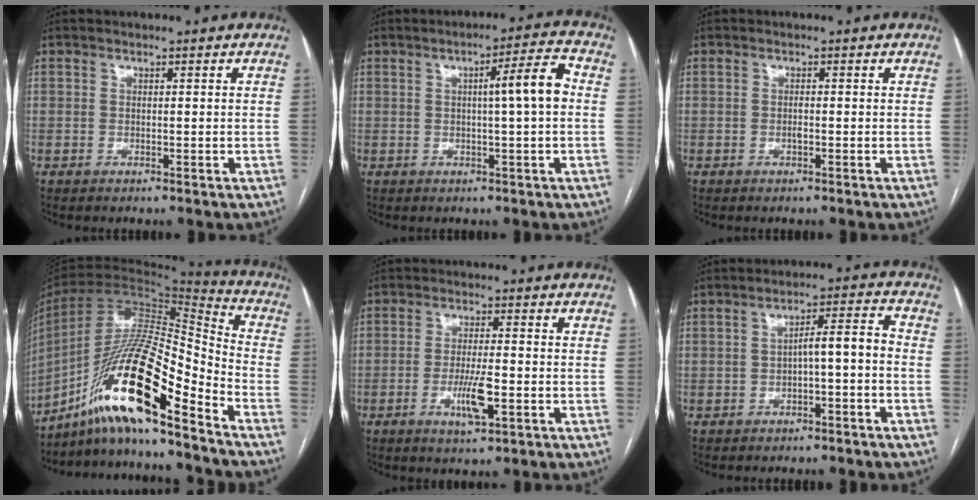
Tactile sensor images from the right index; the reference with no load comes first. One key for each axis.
{"total": 6.7, "fx": 0.4, "fy": -0.1, "fz": 6.6, "tx": -0.097, "ty": 0.014, "tz": 0.004}
{"total": 0.7, "fx": -0.2, "fy": 0.2, "fz": 0.7, "tx": -0.015, "ty": 0.000, "tz": -0.003}
{"total": 19.8, "fx": -12.3, "fy": 2.4, "fz": 15.4, "tx": -0.302, "ty": -0.001, "tz": -0.222}
{"total": 5.7, "fx": -2.0, "fy": 0.8, "fz": 5.3, "tx": -0.101, "ty": -0.007, "tz": -0.033}
{"total": 5.1, "fx": -1.5, "fy": 0.9, "fz": 4.8, "tx": -0.071, "ty": 0.027, "tz": -0.019}